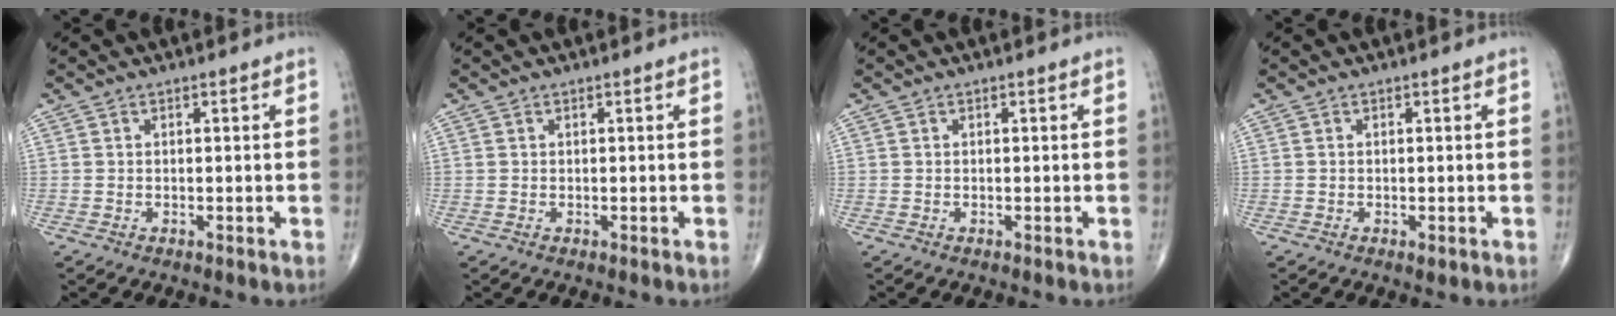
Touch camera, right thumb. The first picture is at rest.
{"total": 0.0}
{"total": 0.0}
{"total": 1.0, "force": [-0.2, 0.4, 0.8], "torque": [-0.012, -0.003, -0.001]}